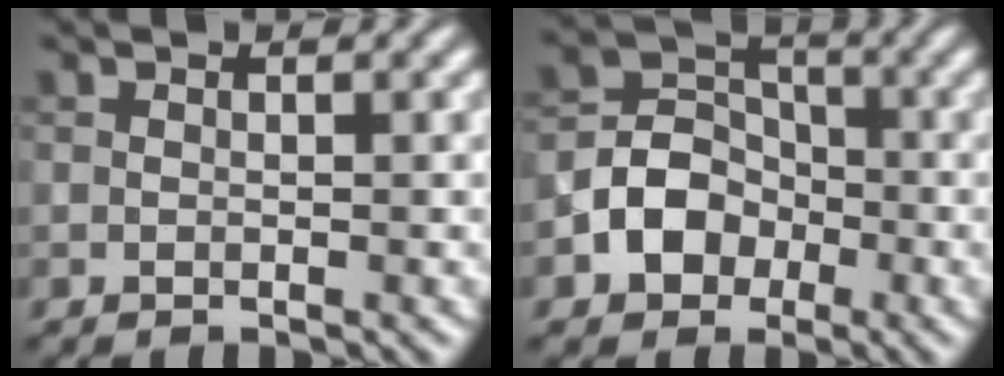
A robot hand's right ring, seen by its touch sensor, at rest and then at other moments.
{"total": 4.8, "force": [-1.9, 4.0, 2.0], "torque": [-0.020, 0.006, -0.044]}